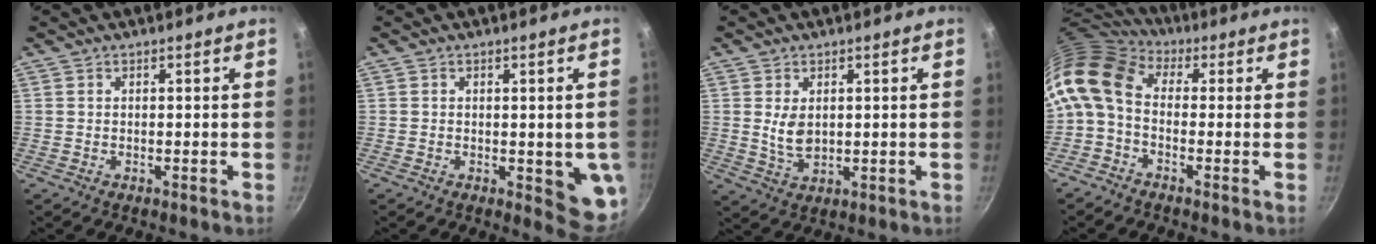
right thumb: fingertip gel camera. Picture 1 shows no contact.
{"total": 7.0, "force": [-0.7, 3.3, 6.1], "torque": [-0.054, -0.014, -0.007]}
{"total": 5.0, "force": [1.0, 3.1, 3.8], "torque": [-0.064, -0.016, 0.026]}
{"total": 12.0, "force": [0.4, 8.1, 8.9], "torque": [-0.177, 0.024, -0.013]}